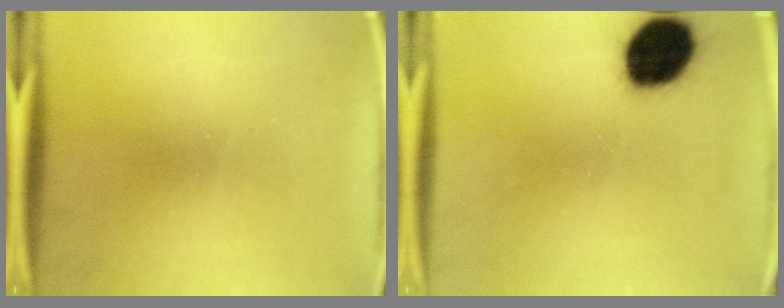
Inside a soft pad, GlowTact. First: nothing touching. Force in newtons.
{"total": 15.8}